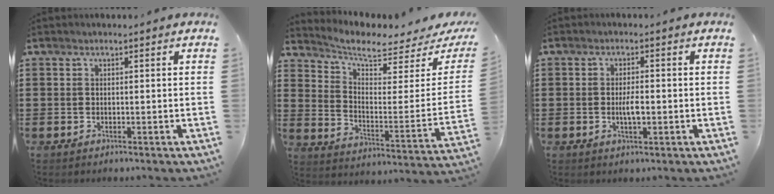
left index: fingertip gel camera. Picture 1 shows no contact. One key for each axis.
{"total": 5.2, "fx": 4.6, "fy": 0.8, "fz": 2.3, "tx": -0.065, "ty": -0.044, "tz": 0.071}
{"total": 3.2, "fx": -0.3, "fy": 1.0, "fz": 3.0, "tx": -0.055, "ty": 0.001, "tz": -0.006}